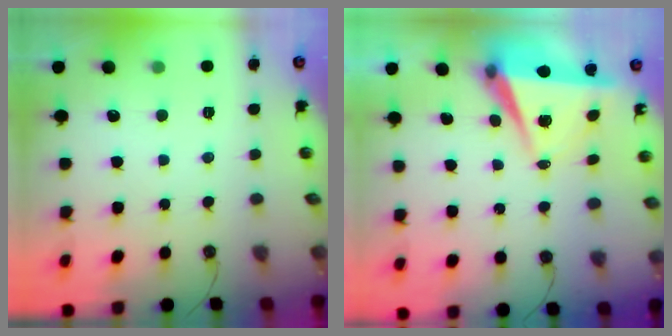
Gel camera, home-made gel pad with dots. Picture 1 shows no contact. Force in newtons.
{"total": 6.4, "press": 4.6, "slide": 4.4}